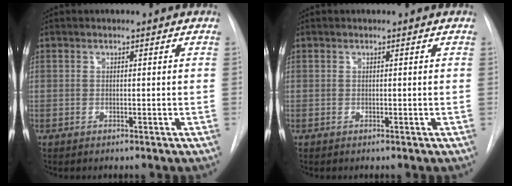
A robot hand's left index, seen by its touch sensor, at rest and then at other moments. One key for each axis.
{"total": 0.0}